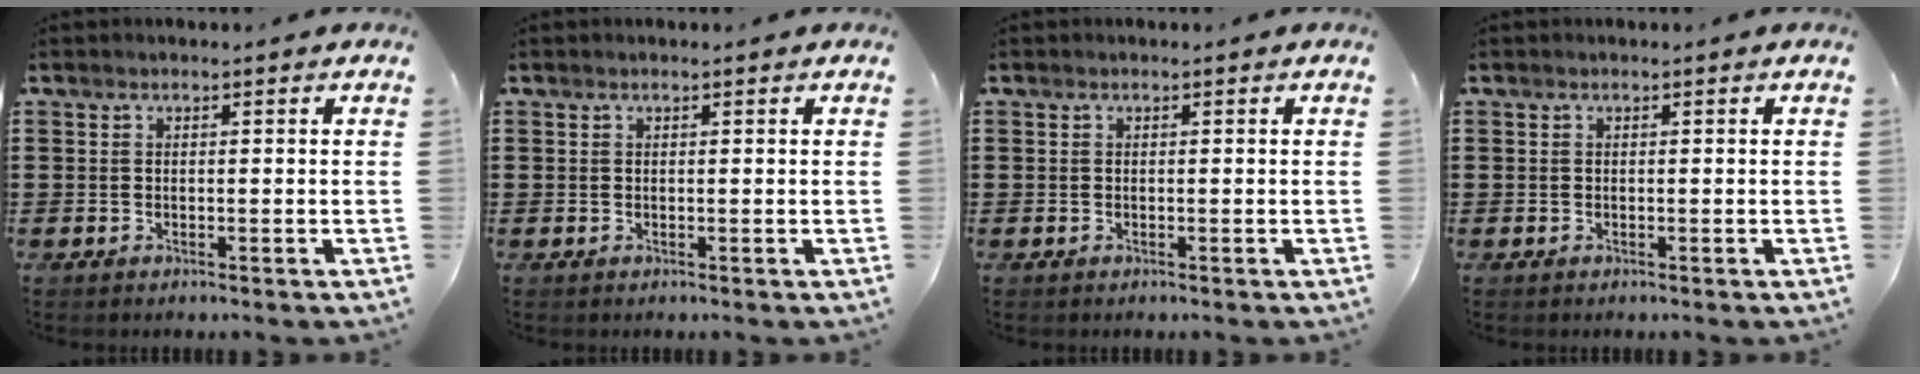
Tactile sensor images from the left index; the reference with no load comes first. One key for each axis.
{"total": 0.0}
{"total": 0.0}
{"total": 0.0}